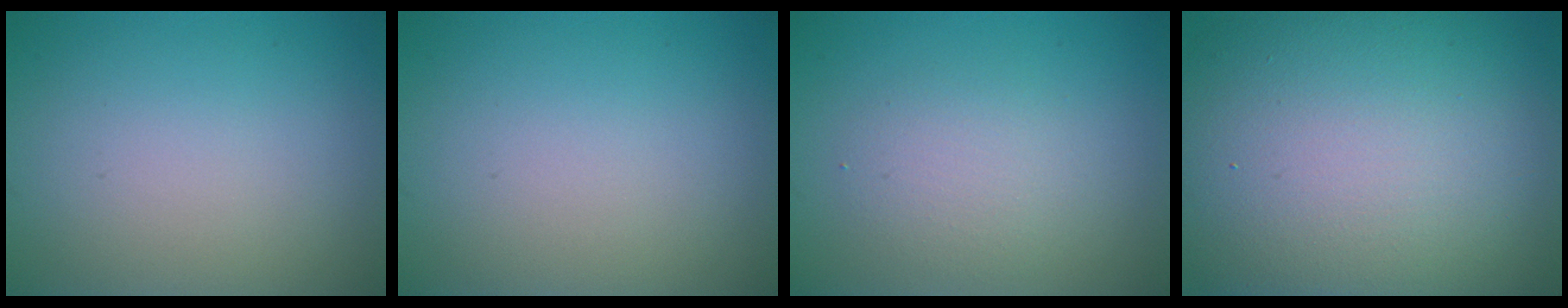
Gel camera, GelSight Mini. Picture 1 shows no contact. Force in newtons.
{"total": 0.0}
{"total": 2.6, "press": 2.6, "slide": 0.2}
{"total": 18.5, "press": 18.5, "slide": 0.5}